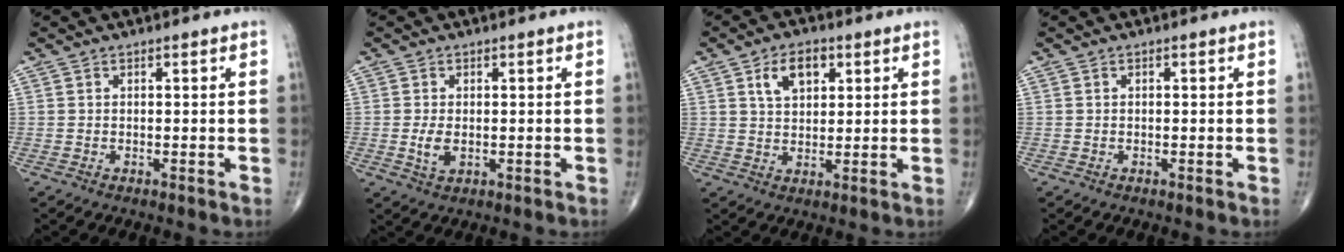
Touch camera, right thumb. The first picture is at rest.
{"total": 3.1, "force": [-0.3, 1.8, 2.6], "torque": [-0.053, -0.007, -0.002]}
{"total": 6.8, "force": [2.9, 4.1, 4.7], "torque": [-0.064, -0.004, 0.051]}
{"total": 0.0}